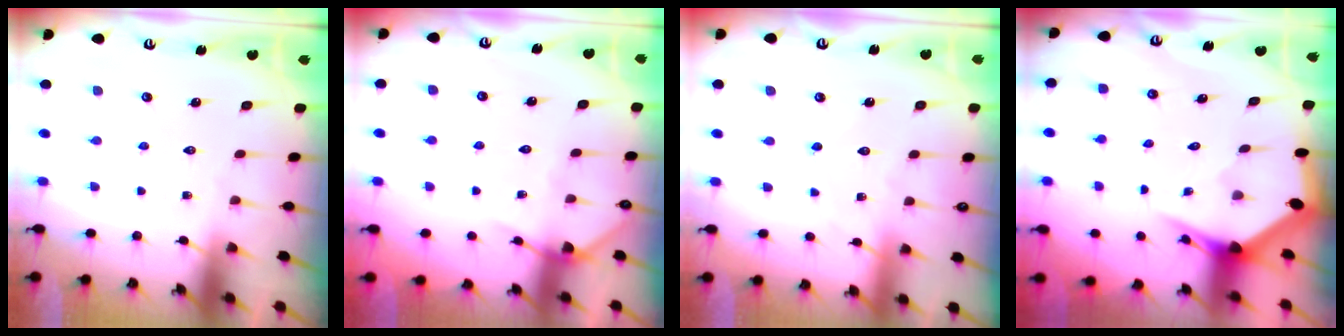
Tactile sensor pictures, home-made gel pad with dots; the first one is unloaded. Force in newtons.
{"total": 4.0, "press": 4.0, "slide": 0.4}
{"total": 4.4, "press": 4.4, "slide": 0.4}
{"total": 3.5, "press": 3.5, "slide": 0.1}